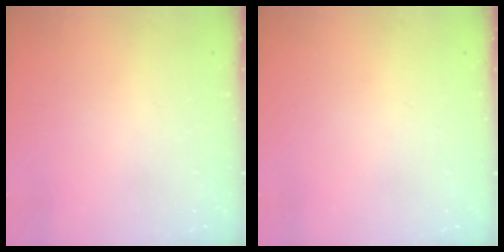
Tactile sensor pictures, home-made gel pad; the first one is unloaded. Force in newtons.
{"total": 0.0}